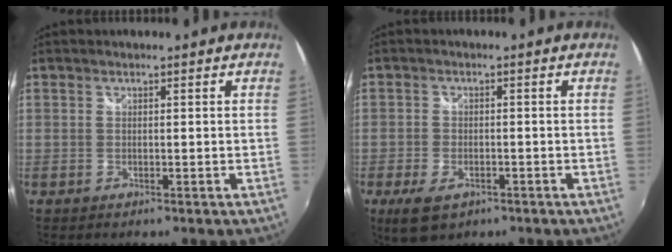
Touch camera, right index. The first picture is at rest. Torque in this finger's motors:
{"motor_torque": [0.45, -0.43, 0.30, 0.03]}